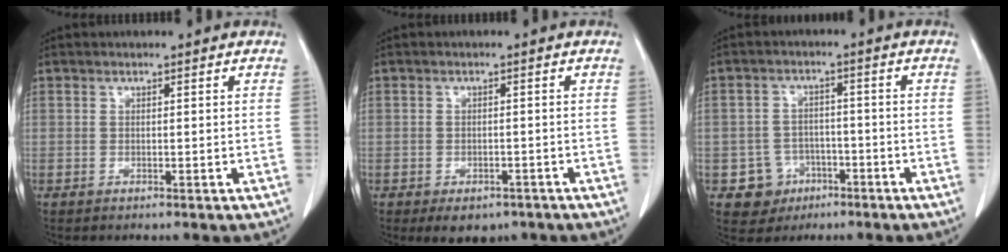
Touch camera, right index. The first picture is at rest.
{"total": 4.9, "force": [-3.3, 3.1, 1.9], "torque": [-0.014, 0.002, -0.038]}
{"total": 5.8, "force": [-2.5, 5.2, 0.6], "torque": [-0.004, 0.013, -0.033]}